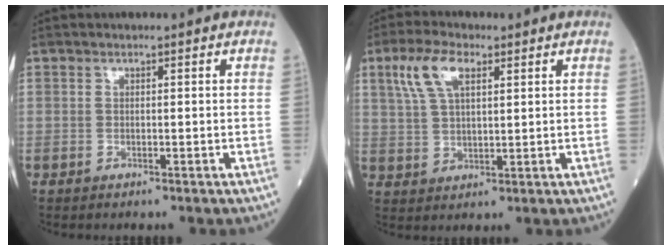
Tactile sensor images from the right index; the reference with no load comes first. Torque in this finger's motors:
{"motor_torque": [0.32, 0.15, 0.15, 0.07]}